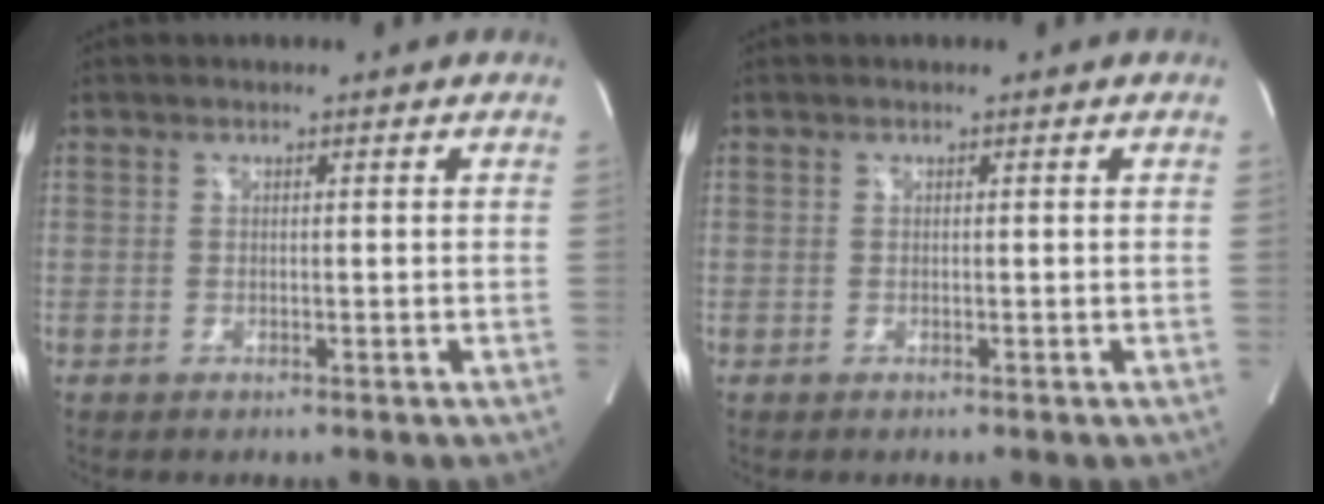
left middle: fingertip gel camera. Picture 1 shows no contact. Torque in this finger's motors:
{"motor_torque": [0.00, 0.00, 0.00, 0.00]}